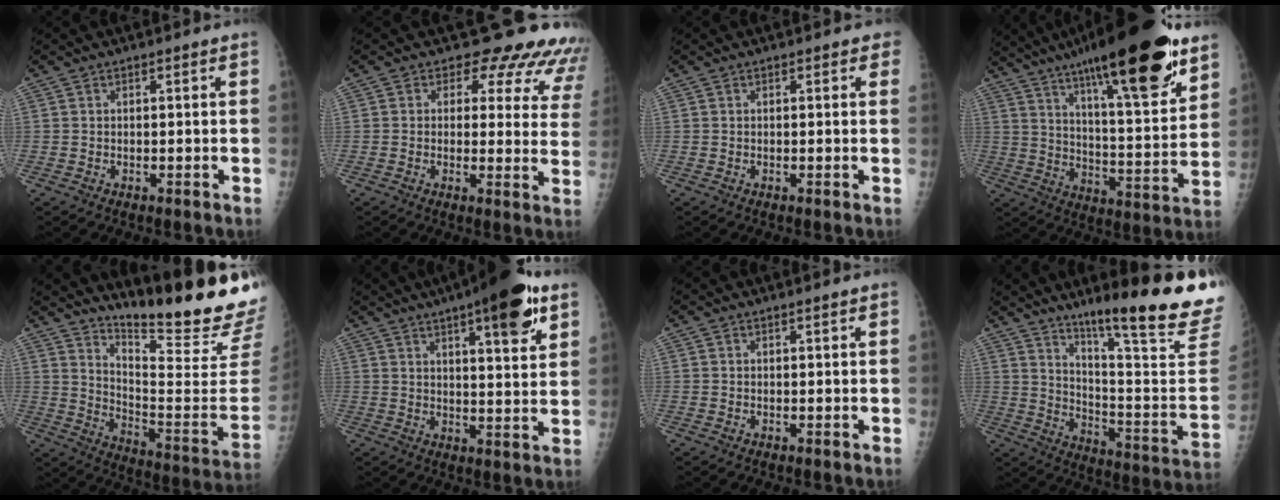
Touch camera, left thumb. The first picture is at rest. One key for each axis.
{"total": 13.6, "fx": 11.9, "fy": 5.8, "fz": 3.0, "tx": 0.021, "ty": -0.077, "tz": 0.100}
{"total": 1.1, "fx": 0.7, "fy": 0.7, "fz": 0.6, "tx": 0.010, "ty": 0.000, "tz": 0.000}
{"total": 28.0, "fx": 18.0, "fy": 6.1, "fz": 20.5, "tx": -0.298, "ty": -0.055, "tz": 0.284}
{"total": 23.1, "fx": 19.6, "fy": 1.3, "fz": 12.1, "tx": -0.156, "ty": -0.188, "tz": 0.278}
{"total": 14.7, "fx": 8.3, "fy": 3.7, "fz": 11.5, "tx": -0.143, "ty": -0.030, "tz": 0.114}
{"total": 0.0}
{"total": 24.7, "fx": 17.0, "fy": 1.8, "fz": 17.8, "tx": -0.235, "ty": -0.111, "tz": 0.250}